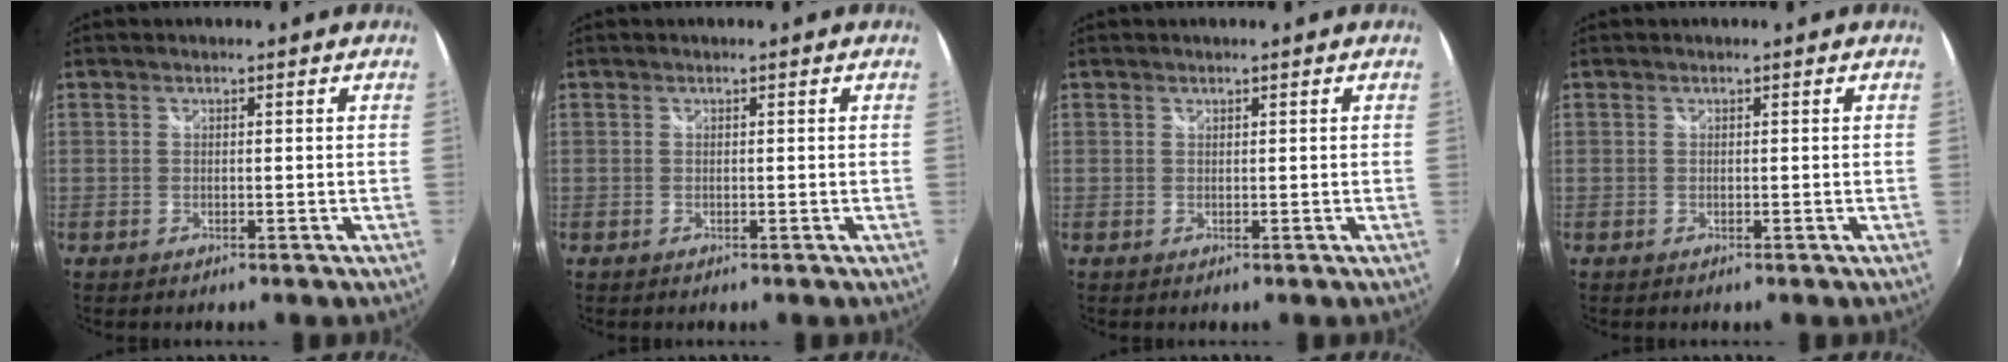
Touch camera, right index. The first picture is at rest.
{"total": 0.0}
{"total": 0.0}
{"total": 0.0}